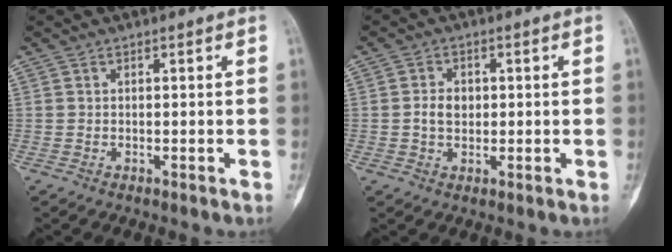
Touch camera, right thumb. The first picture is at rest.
{"total": 3.6, "force": [0.1, 2.7, 2.4], "torque": [-0.035, 0.006, 0.000]}